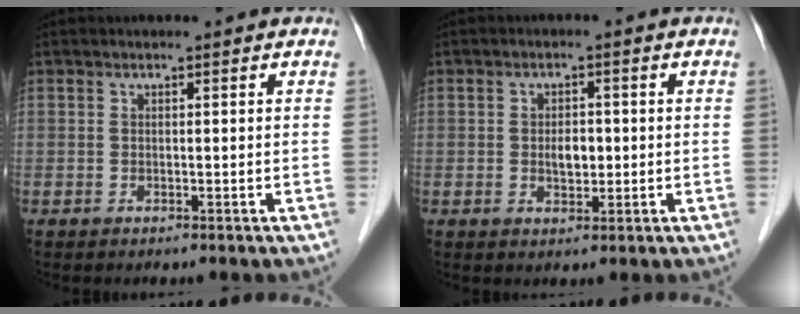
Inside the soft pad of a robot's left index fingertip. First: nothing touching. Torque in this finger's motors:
{"motor_torque": [0.06, 0.03, 0.08, 0.01]}